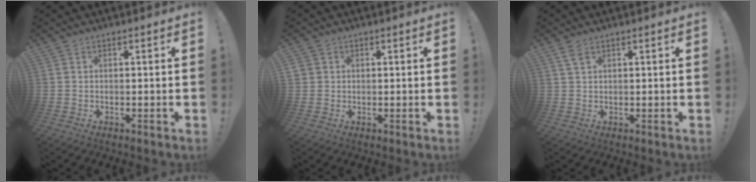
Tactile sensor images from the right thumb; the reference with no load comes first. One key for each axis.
{"total": 1.7, "fx": 0.6, "fy": 1.6, "fz": 0.1, "tx": 0.006, "ty": -0.003, "tz": 0.010}
{"total": 2.5, "fx": 1.5, "fy": 0.9, "fz": 1.8, "tx": -0.035, "ty": -0.002, "tz": 0.028}